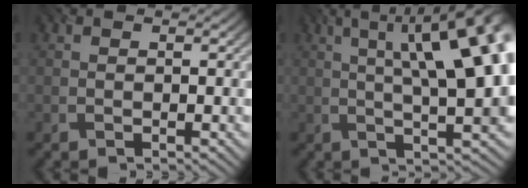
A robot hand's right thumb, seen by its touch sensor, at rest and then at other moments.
{"total": 16.4, "force": [3.6, 5.4, 15.0], "torque": [-0.182, 0.040, 0.043]}